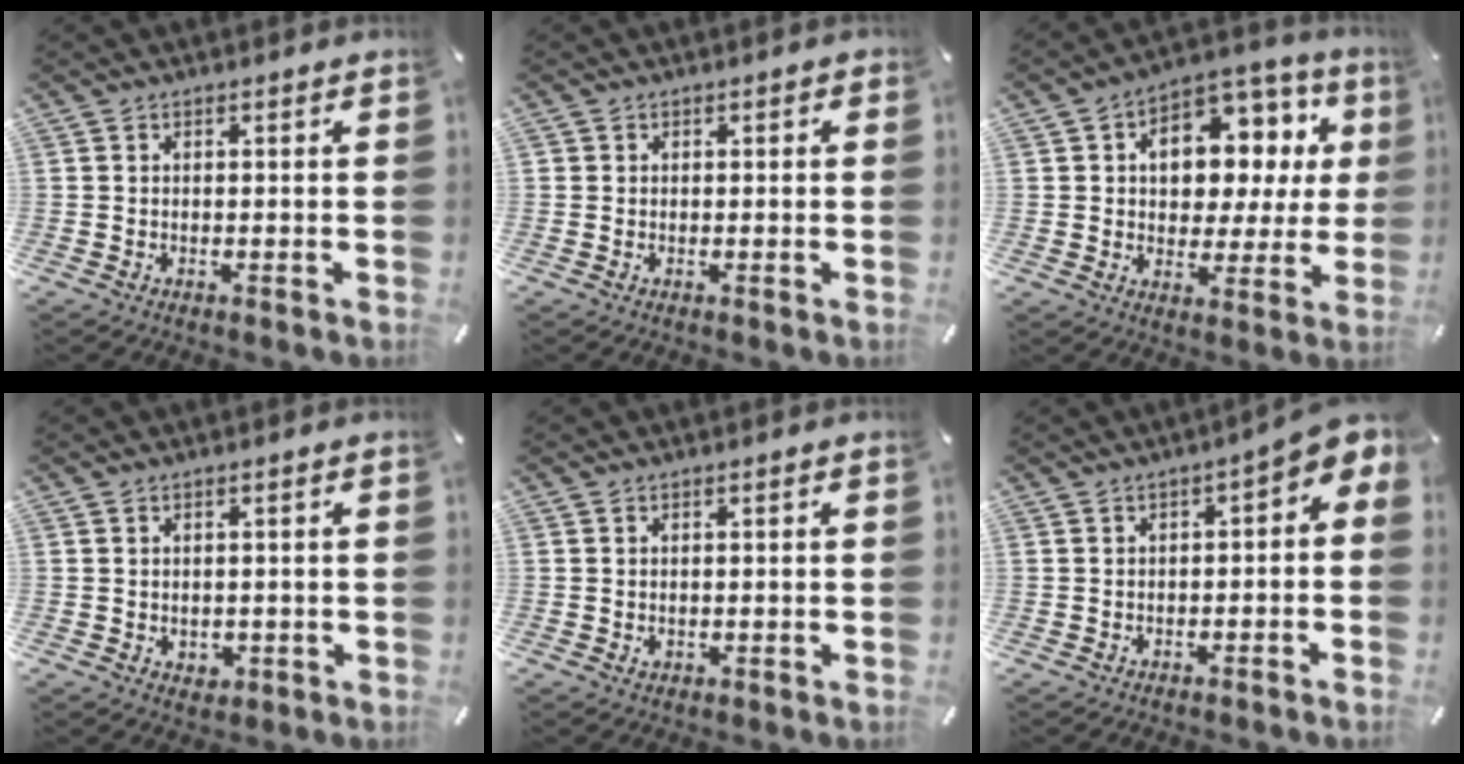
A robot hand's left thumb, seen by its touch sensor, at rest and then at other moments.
{"total": 0.7, "force": [-0.1, 0.7, 0.0], "torque": [0.001, 0.005, -0.003]}
{"total": 12.4, "force": [3.2, 9.0, 7.9], "torque": [-0.114, -0.020, 0.059]}
{"total": 1.6, "force": [0.1, 1.5, 0.4], "torque": [-0.002, 0.000, -0.002]}
{"total": 0.8, "force": [0.0, 0.7, 0.3], "torque": [-0.006, 0.003, 0.000]}
{"total": 4.2, "force": [0.1, 1.8, 3.8], "torque": [-0.056, -0.006, -0.004]}